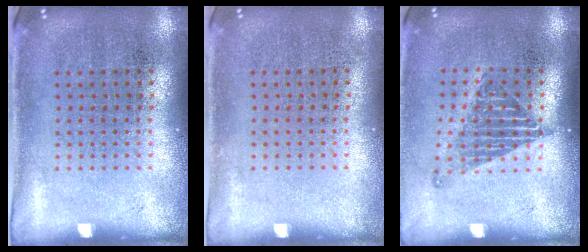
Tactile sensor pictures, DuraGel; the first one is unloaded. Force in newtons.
{"total": 0.0}
{"total": 1.3, "press": 1.1, "slide": 0.7}